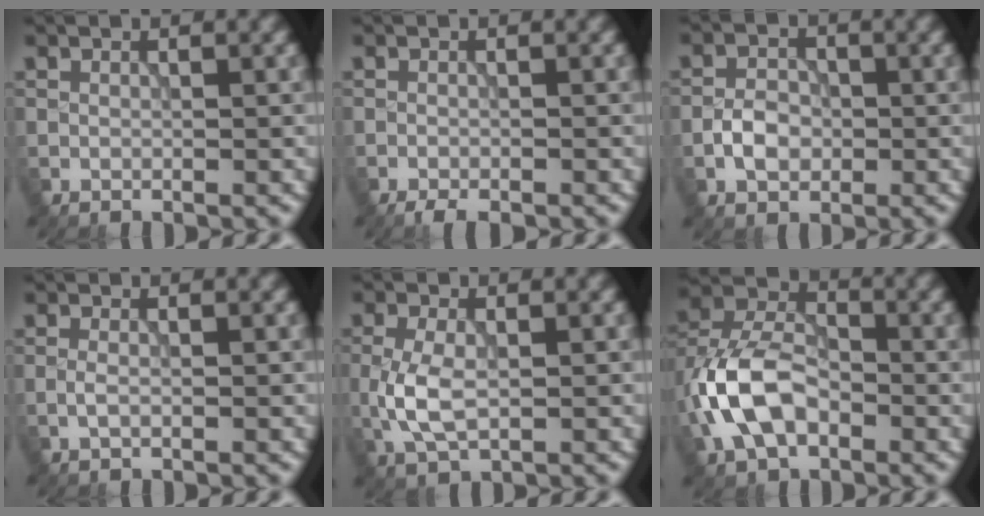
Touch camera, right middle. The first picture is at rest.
{"total": 1.9, "force": [-1.5, 0.5, 1.0], "torque": [-0.015, -0.002, -0.026]}
{"total": 2.8, "force": [-0.8, 2.0, 1.8], "torque": [-0.029, 0.003, -0.019]}
{"total": 0.9, "force": [-0.3, 0.3, 0.8], "torque": [-0.022, -0.001, -0.010]}
{"total": 4.0, "force": [-0.6, 2.2, 3.3], "torque": [-0.085, -0.004, -0.013]}
{"total": 7.8, "force": [-2.5, 4.9, 5.5], "torque": [-0.122, 0.012, -0.055]}